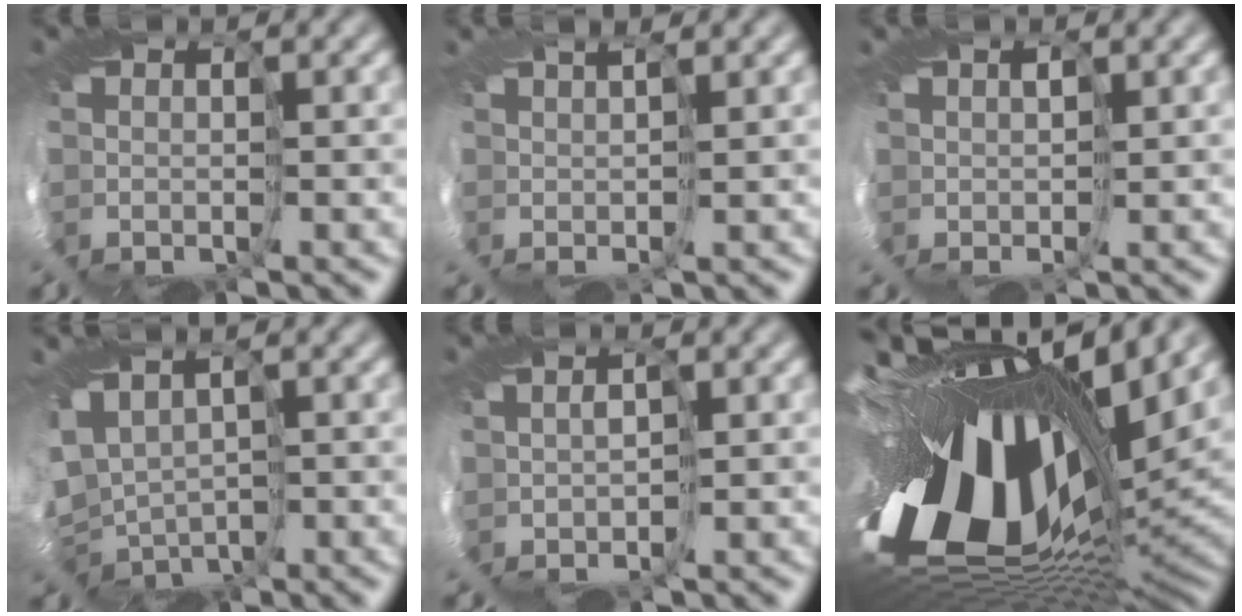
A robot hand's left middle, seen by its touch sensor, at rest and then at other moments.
{"total": 2.8, "force": [1.8, -2.0, -0.7], "torque": [0.018, 0.026, 0.003]}
{"total": 1.6, "force": [0.9, -0.9, -0.9], "torque": [0.025, 0.017, 0.005]}
{"total": 4.2, "force": [-1.2, 2.8, 2.9], "torque": [-0.050, -0.017, -0.007]}
{"total": 0.5, "force": [0.5, 0.1, 0.0], "torque": [0.016, 0.013, -0.013]}
{"total": 15.5, "force": [1.5, 7.0, 13.7], "torque": [-0.241, -0.064, 0.022]}